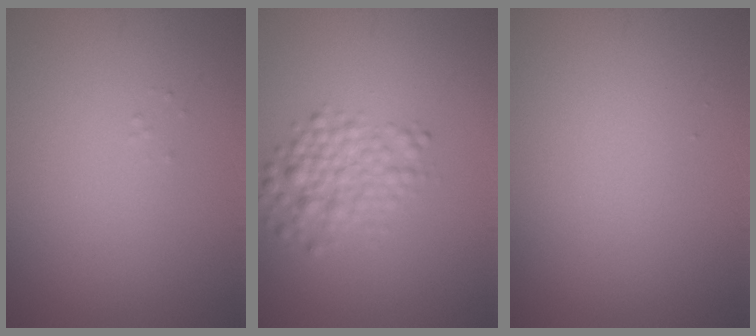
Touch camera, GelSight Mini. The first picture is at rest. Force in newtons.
{"total": 3.2, "press": 3.2, "slide": 0.1}
{"total": 0.0}